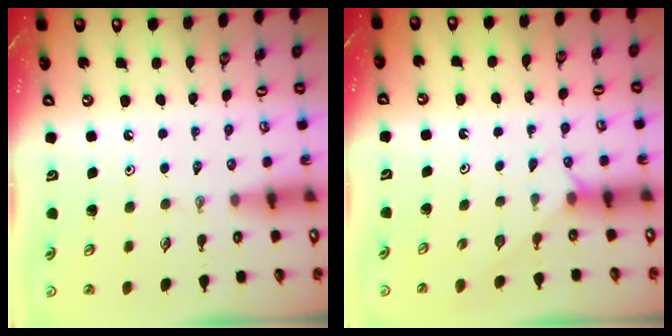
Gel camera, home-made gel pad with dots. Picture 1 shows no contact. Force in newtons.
{"total": 3.2, "press": 3.2, "slide": 0.4}